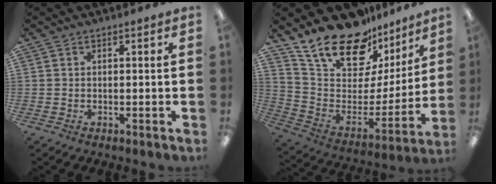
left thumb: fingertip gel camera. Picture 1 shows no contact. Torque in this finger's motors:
{"motor_torque": [1.99, 1.97, 1.36, -1.41, 0.06]}